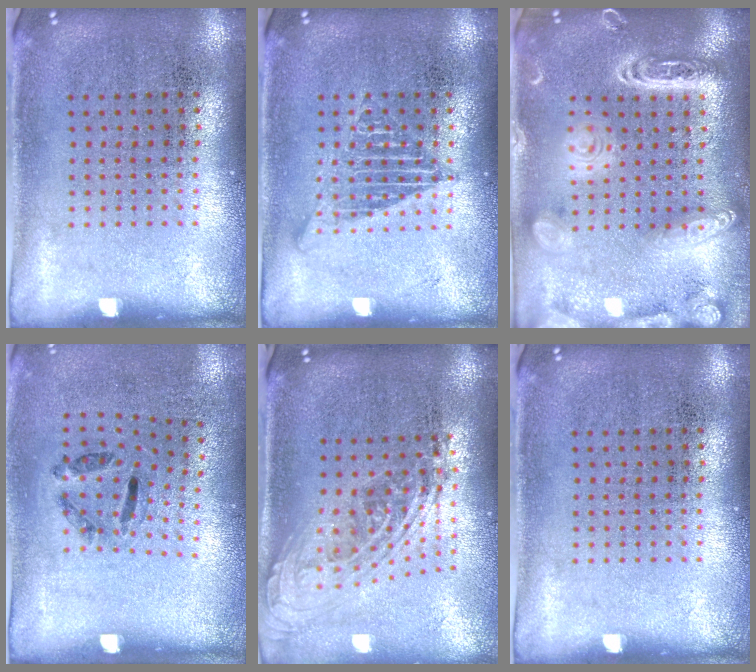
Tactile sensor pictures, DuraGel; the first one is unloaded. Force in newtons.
{"total": 2.1, "press": 2.1, "slide": 0.3}
{"total": 3.9, "press": 3.9, "slide": 0.3}
{"total": 1.4, "press": 0.8, "slide": 1.2}
{"total": 2.1, "press": 1.6, "slide": 1.5}
{"total": 0.0}